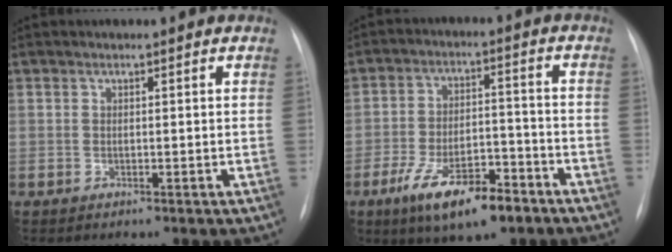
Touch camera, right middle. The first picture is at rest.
{"total": 11.9, "force": [-7.2, 4.1, 8.6], "torque": [-0.157, -0.003, -0.117]}